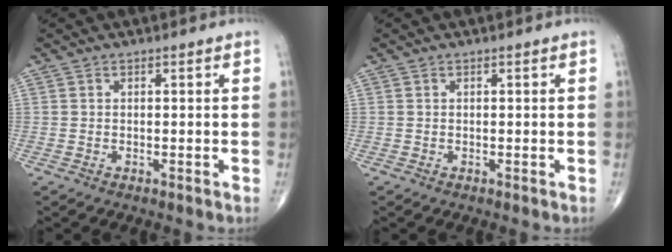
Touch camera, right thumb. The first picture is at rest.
{"total": 0.0}